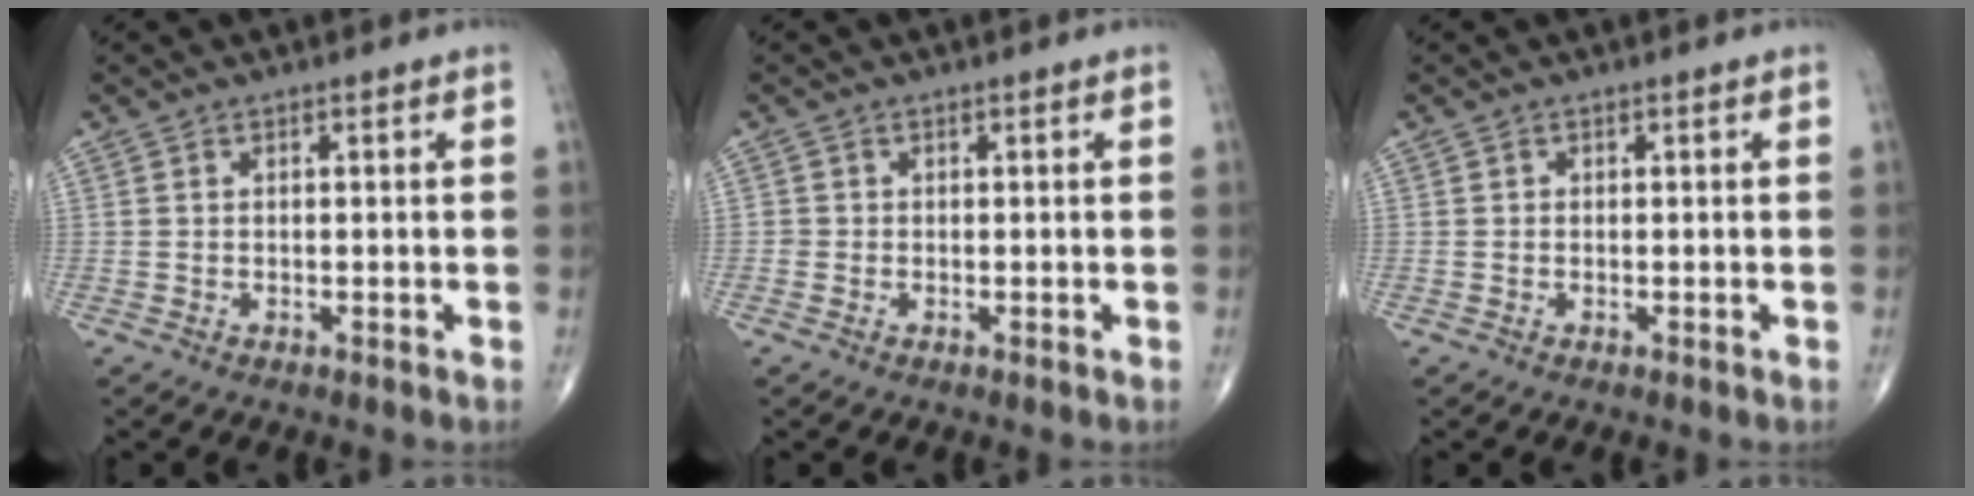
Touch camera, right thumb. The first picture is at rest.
{"total": 0.7, "force": [-0.2, 0.6, 0.0], "torque": [0.001, 0.004, -0.007]}
{"total": 0.0}